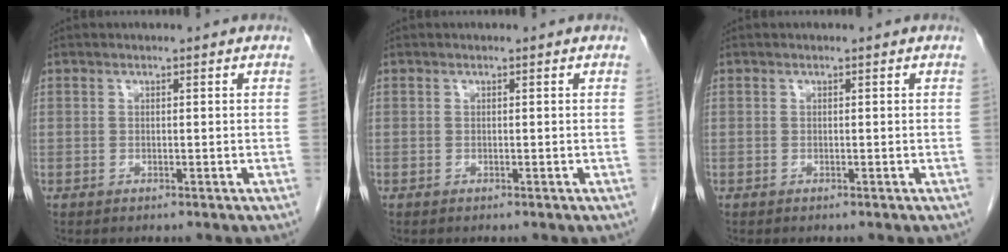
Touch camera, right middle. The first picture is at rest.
{"total": 0.0}
{"total": 0.0}